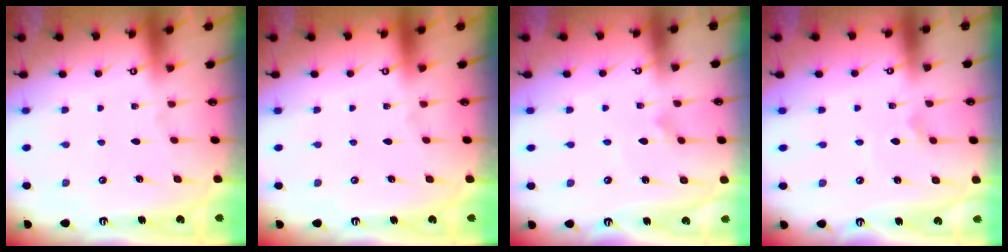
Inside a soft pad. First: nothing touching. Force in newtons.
{"total": 0.0}
{"total": 2.5, "press": 2.5, "slide": 0.1}
{"total": 2.5, "press": 2.4, "slide": 0.5}